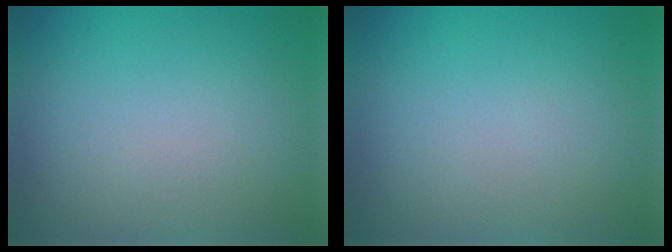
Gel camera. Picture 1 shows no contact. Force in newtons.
{"total": 0.0}